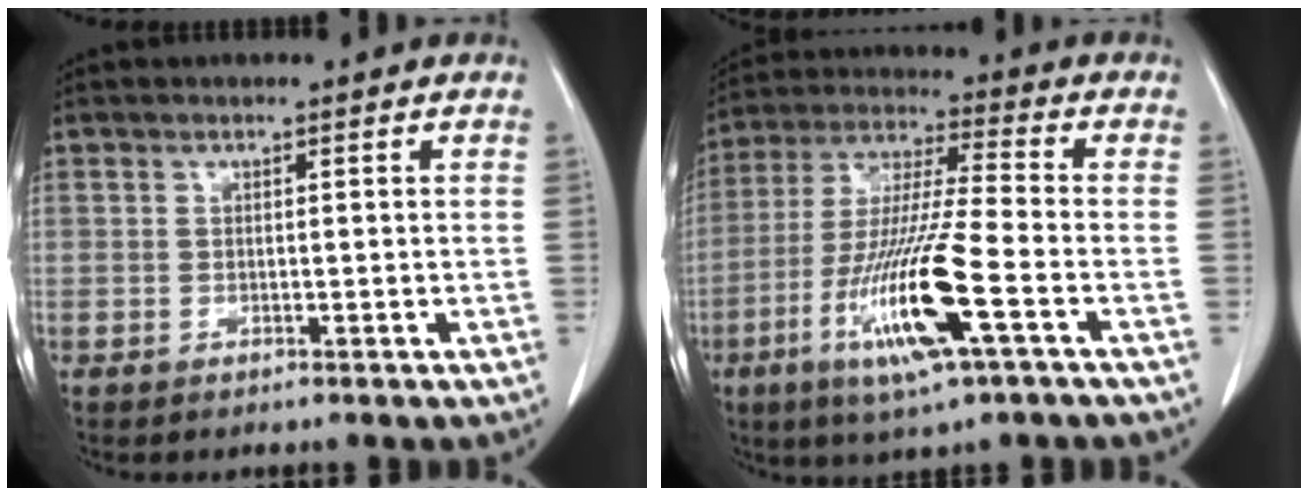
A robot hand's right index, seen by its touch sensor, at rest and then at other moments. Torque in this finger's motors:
{"motor_torque": [2.09, -0.05, 1.05, 0.21]}